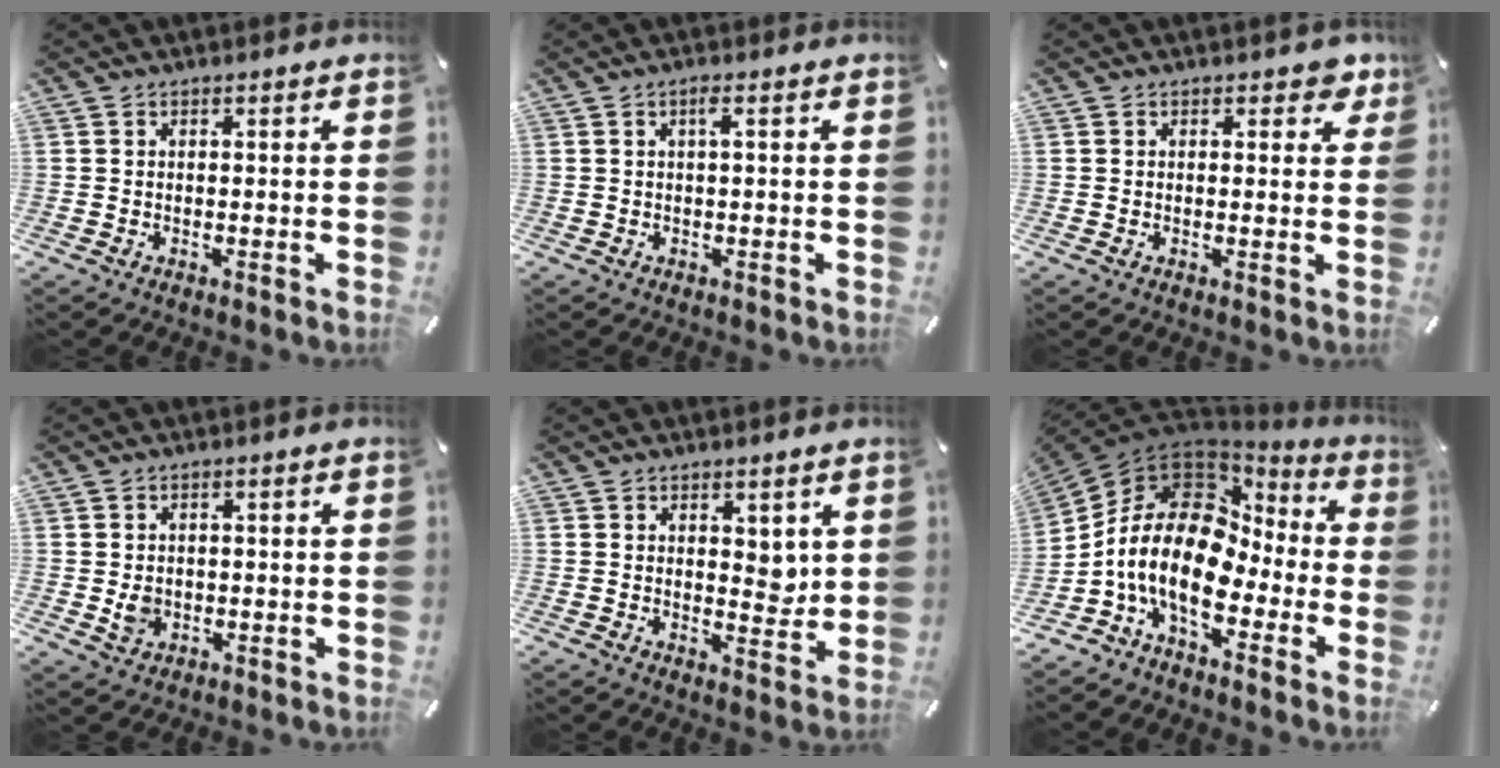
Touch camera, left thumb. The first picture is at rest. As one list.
[{"total": 1.8, "force": [0.3, 0.2, 1.8], "torque": [-0.037, 0.001, 0.004]}, {"total": 3.0, "force": [1.6, 1.7, 1.9], "torque": [-0.010, -0.005, 0.020]}, {"total": 3.5, "force": [-0.4, 2.9, 1.9], "torque": [-0.032, 0.000, -0.009]}, {"total": 4.6, "force": [2.1, 3.0, 2.9], "torque": [-0.023, -0.017, 0.031]}, {"total": 17.1, "force": [-3.2, 10.8, 12.9], "torque": [-0.288, -0.004, -0.063]}]